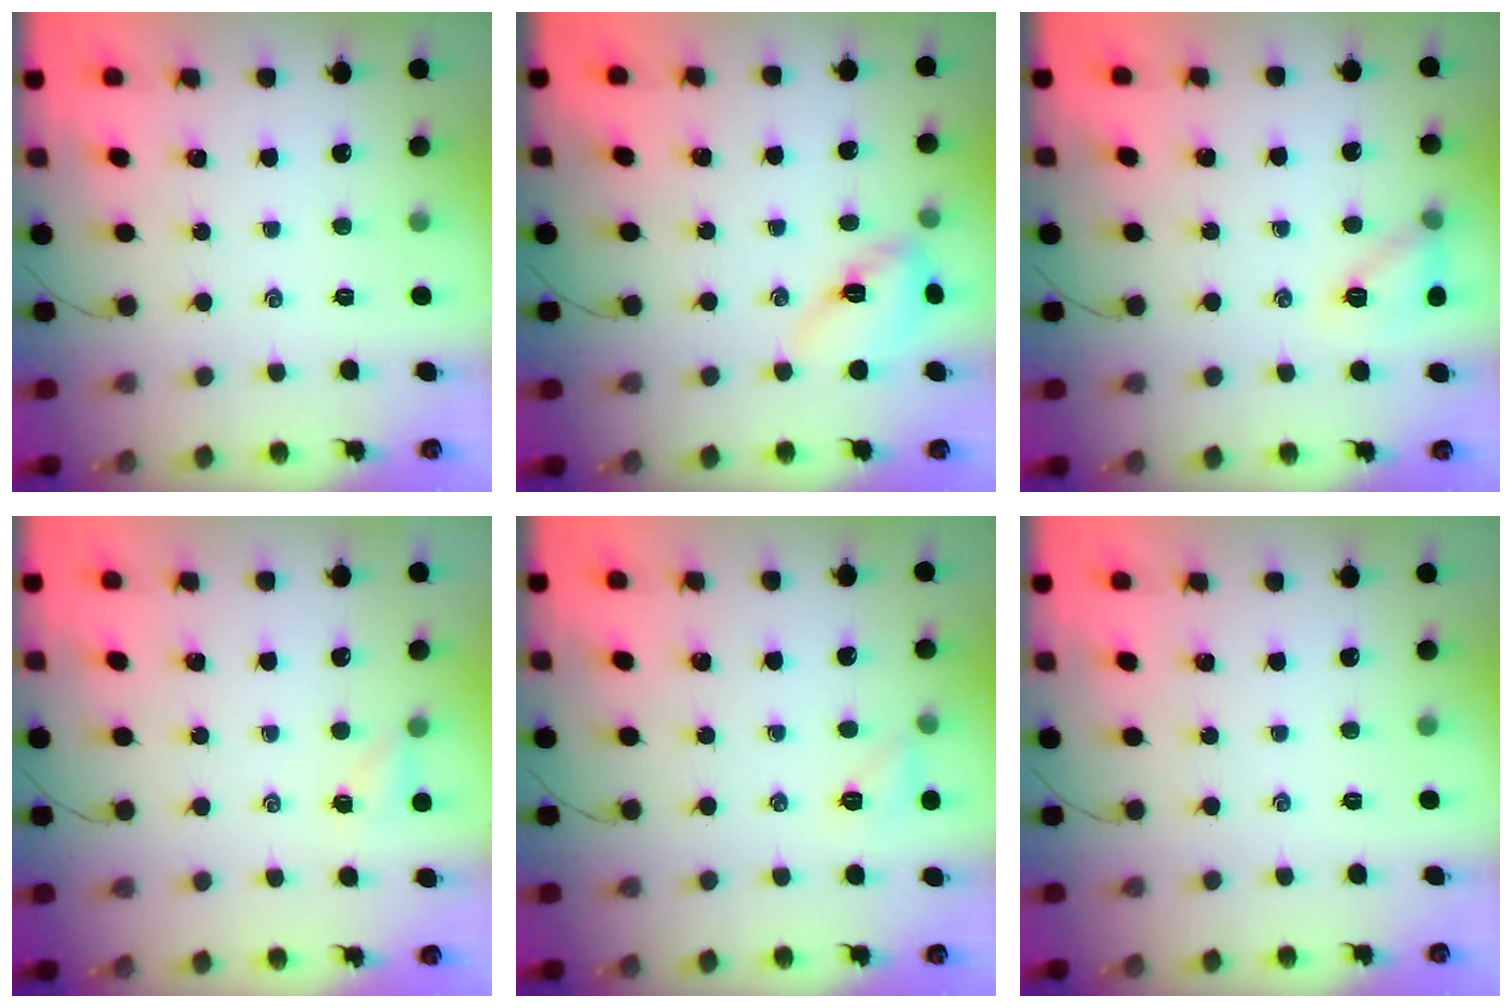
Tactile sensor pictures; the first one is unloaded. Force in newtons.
{"total": 9.1, "press": 9.1, "slide": 0.8}
{"total": 9.5, "press": 9.5, "slide": 0.9}
{"total": 2.4, "press": 2.3, "slide": 0.9}
{"total": 6.2, "press": 6.0, "slide": 1.3}
{"total": 0.0}